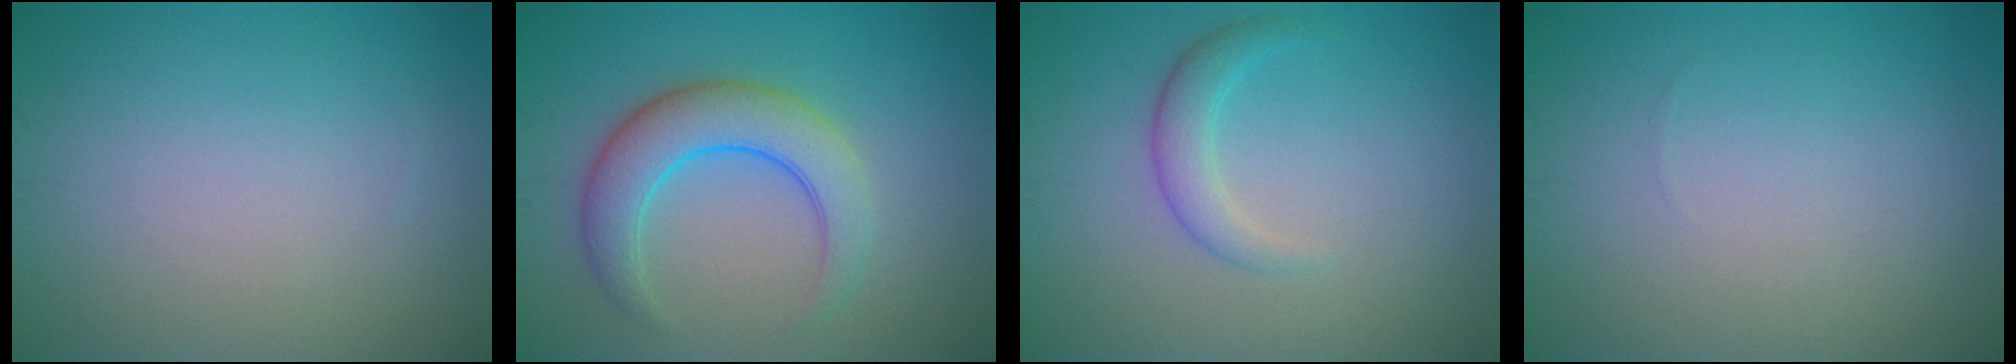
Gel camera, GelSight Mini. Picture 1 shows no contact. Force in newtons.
{"total": 5.5, "press": 5.5, "slide": 0.2}
{"total": 2.3, "press": 2.3, "slide": 0.1}
{"total": 0.0}